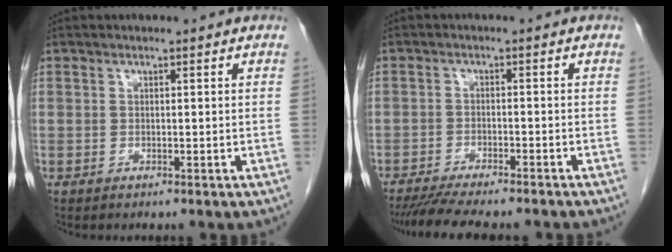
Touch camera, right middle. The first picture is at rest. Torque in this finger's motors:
{"motor_torque": [1.09, -1.05, 0.07, 0.06]}